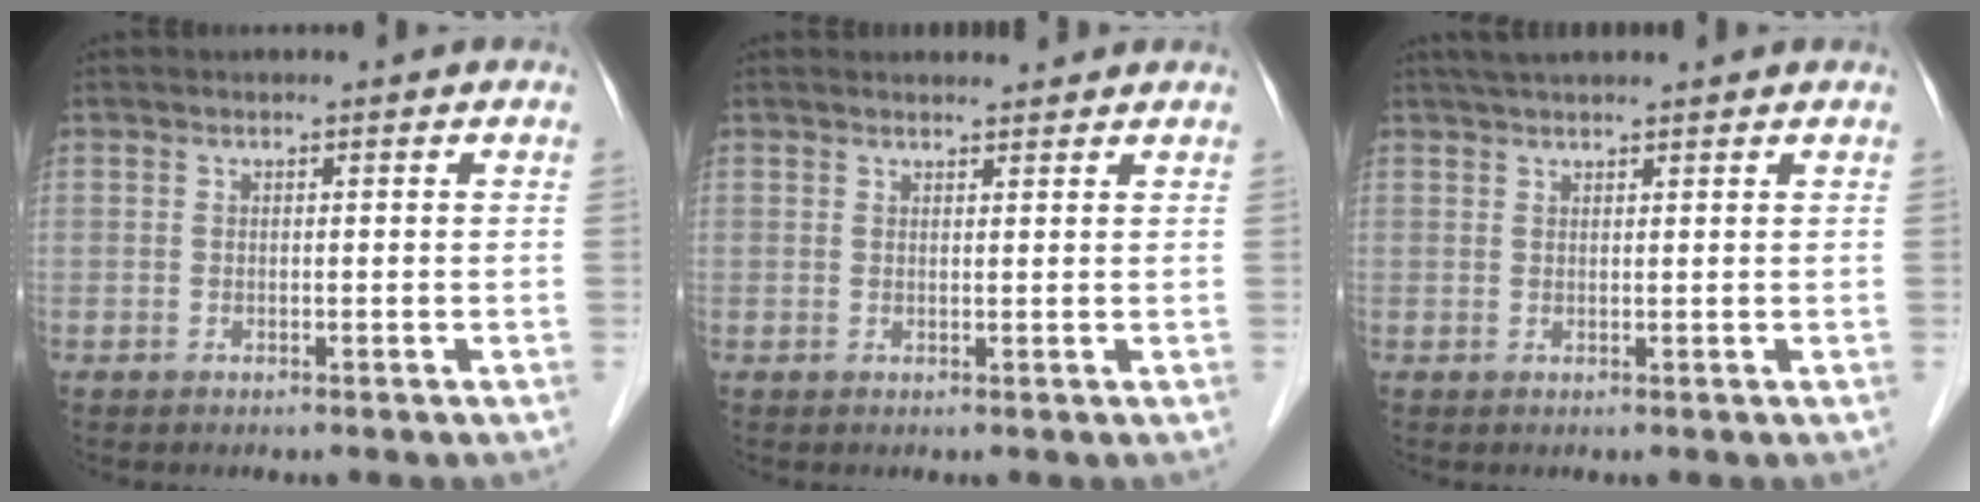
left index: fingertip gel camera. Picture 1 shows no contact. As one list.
[{"total": 2.6, "force": [2.5, 0.5, 0.4], "torque": [-0.009, 0.009, 0.033]}, {"total": 5.3, "force": [4.6, 0.3, 2.6], "torque": [-0.035, 0.035, 0.072]}]